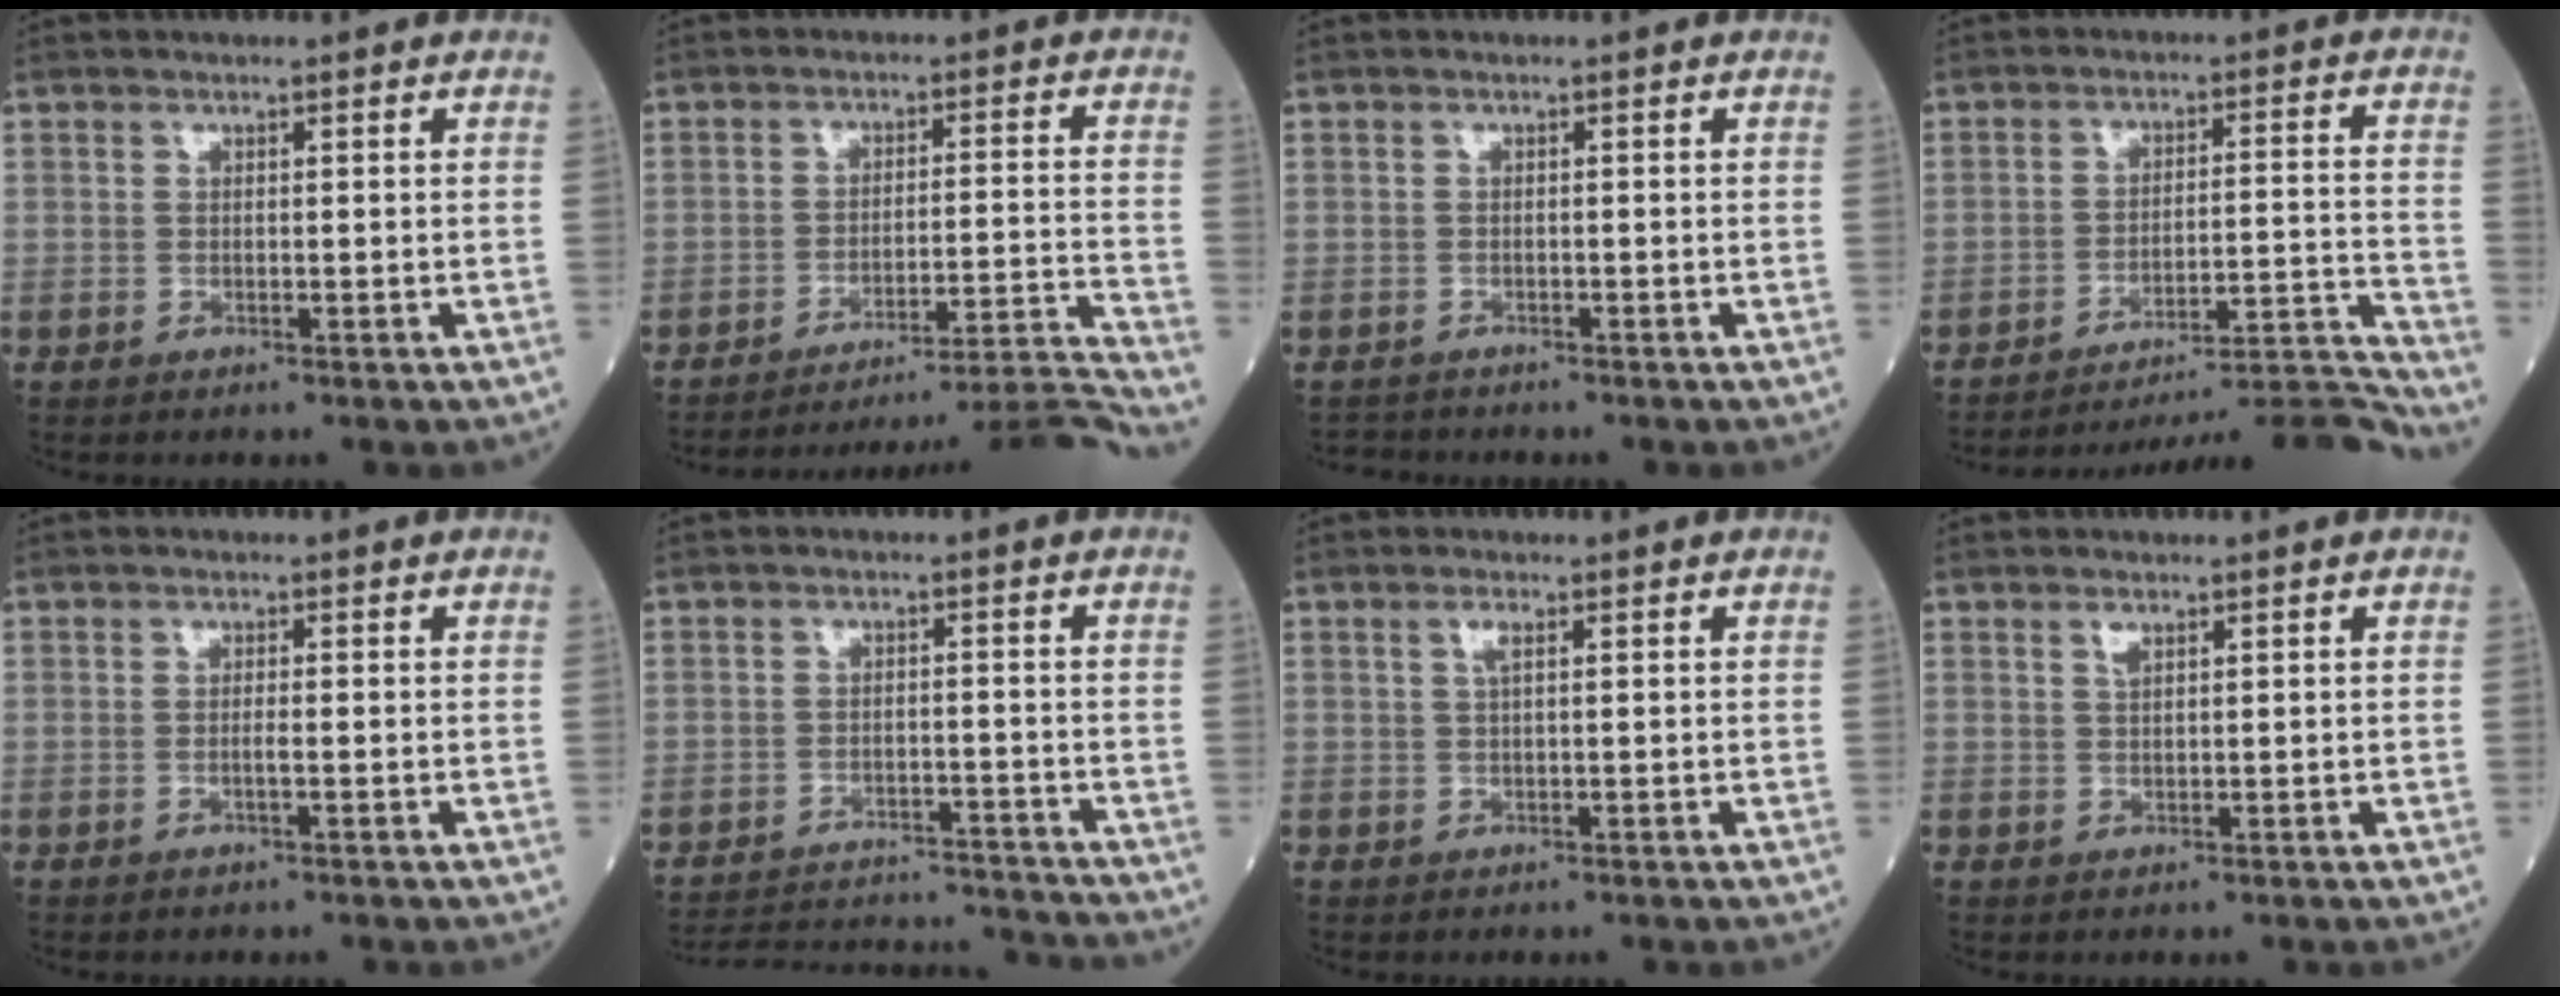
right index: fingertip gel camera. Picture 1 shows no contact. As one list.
[{"total": 19.2, "force": [-18.4, -4.3, 3.2], "torque": [-0.010, -0.009, -0.250]}, {"total": 1.6, "force": [-1.3, 0.5, -0.7], "torque": [0.000, -0.004, -0.024]}, {"total": 17.0, "force": [-16.6, -2.8, 2.4], "torque": [-0.010, 0.021, -0.231]}, {"total": 1.2, "force": [-0.4, 0.0, 1.2], "torque": [-0.023, 0.000, -0.009]}, {"total": 14.5, "force": [-14.2, 1.7, 2.6], "torque": [-0.046, 0.013, -0.196]}, {"total": 1.4, "force": [0.6, 0.3, 1.3], "torque": [-0.029, 0.004, 0.010]}, {"total": 1.1, "force": [0.7, 0.4, 0.8], "torque": [-0.015, 0.001, 0.015]}]